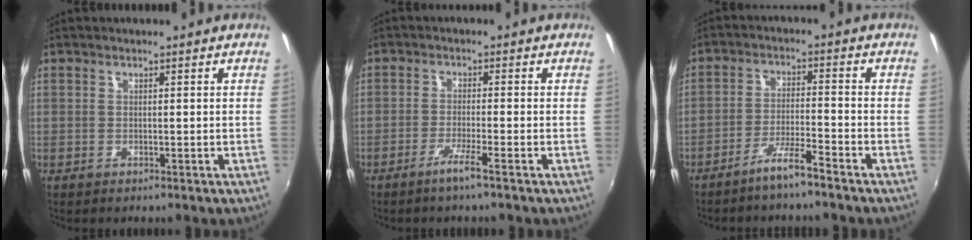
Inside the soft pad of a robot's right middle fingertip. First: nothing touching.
{"total": 3.4, "force": [-2.3, -0.7, 2.3], "torque": [-0.056, -0.005, -0.046]}
{"total": 5.0, "force": [-4.1, -0.4, 2.8], "torque": [-0.070, 0.004, -0.075]}